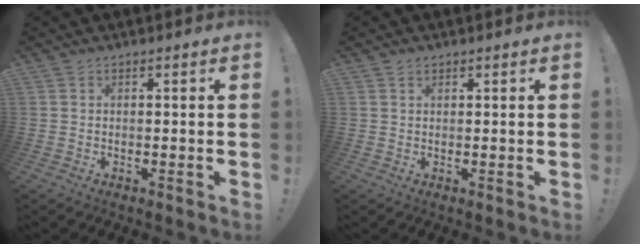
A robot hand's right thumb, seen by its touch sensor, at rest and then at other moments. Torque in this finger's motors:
{"motor_torque": [0.09, 0.38, 0.40, -0.04, -0.02]}